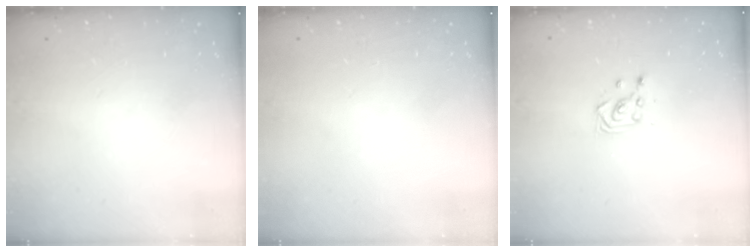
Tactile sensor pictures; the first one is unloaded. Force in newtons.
{"total": 0.0}
{"total": 3.0, "press": 3.0, "slide": 0.5}